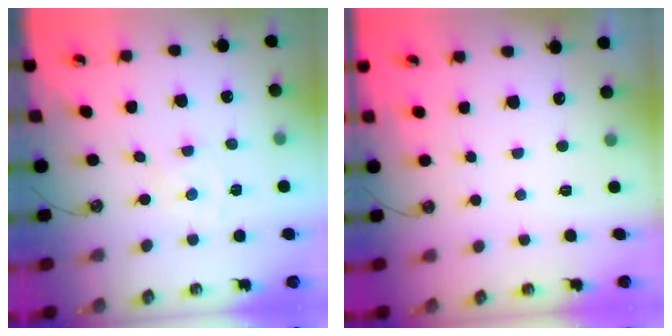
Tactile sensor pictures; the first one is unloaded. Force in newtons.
{"total": 0.0}